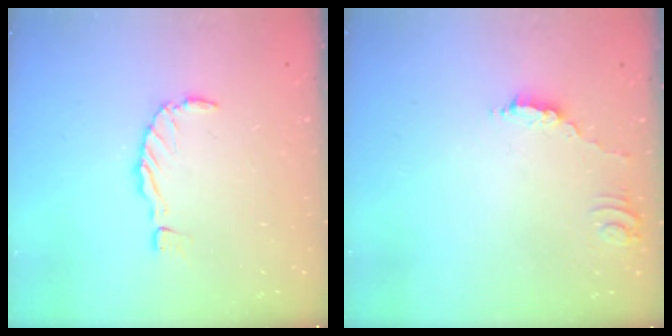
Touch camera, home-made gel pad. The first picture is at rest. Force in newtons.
{"total": 1.8, "press": 1.8, "slide": 0.1}